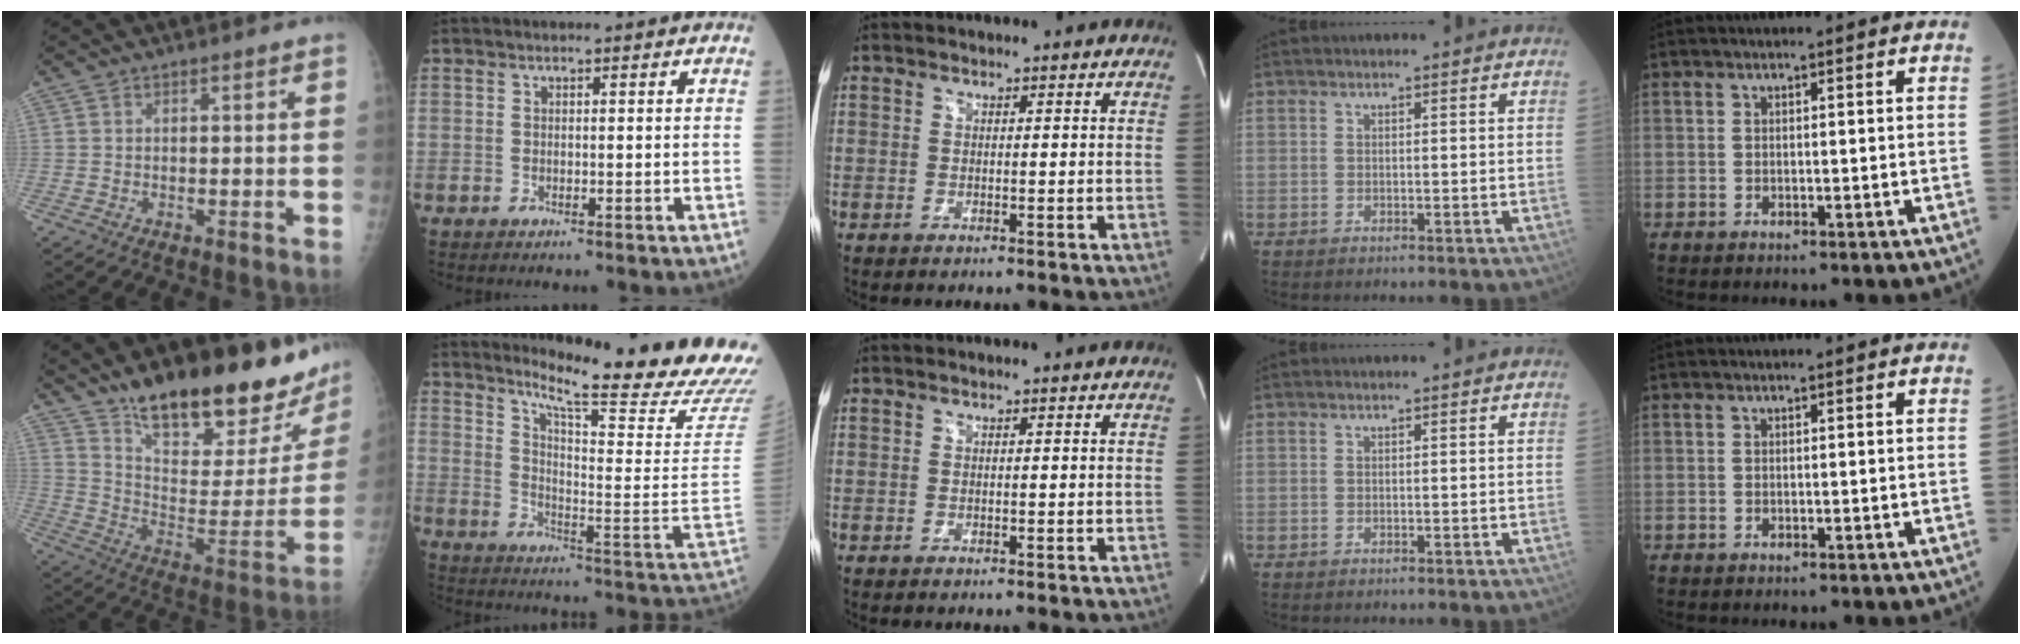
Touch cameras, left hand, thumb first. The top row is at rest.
{"thumb": {"total": 27.6, "force": [20.5, 8.9, 16.2], "torque": [-0.207, -0.099, 0.306]}, "index": {"total": 23.0, "force": [20.5, -0.9, 10.4], "torque": [-0.170, -0.125, 0.261]}}